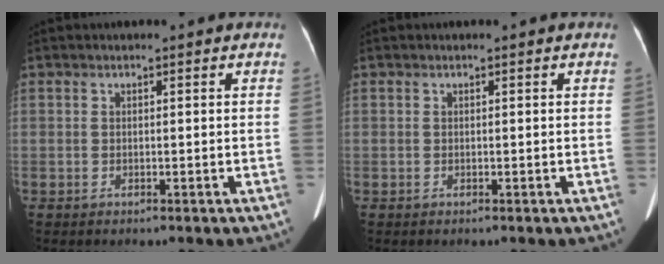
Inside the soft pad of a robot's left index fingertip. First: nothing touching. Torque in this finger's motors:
{"motor_torque": [-0.01, 0.08, 0.00, 0.01]}